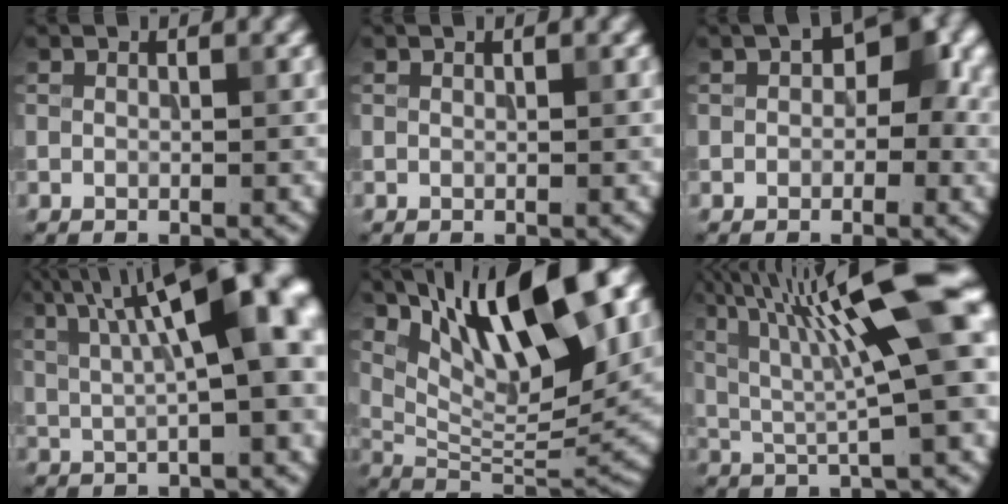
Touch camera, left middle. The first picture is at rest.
{"total": 0.0}
{"total": 4.8, "force": [0.7, 2.9, 3.7], "torque": [-0.032, 0.007, 0.001]}
{"total": 10.5, "force": [3.2, 2.7, 9.6], "torque": [-0.138, 0.017, 0.054]}
{"total": 12.0, "force": [5.9, 3.8, 9.6], "torque": [-0.156, 0.002, 0.108]}
{"total": 13.5, "force": [4.2, 2.4, 12.6], "torque": [-0.198, 0.017, 0.069]}